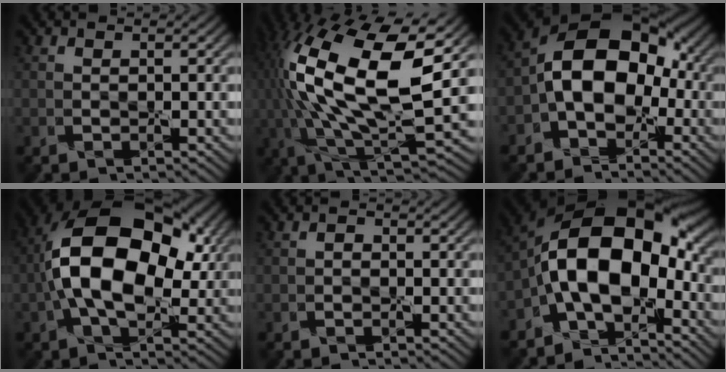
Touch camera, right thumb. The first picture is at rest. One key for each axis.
{"total": 19.3, "fx": 2.7, "fy": 8.0, "fz": 17.3, "tx": -0.362, "ty": 0.007, "tz": 0.044}
{"total": 12.6, "fx": -2.1, "fy": 8.2, "fz": 9.3, "tx": -0.164, "ty": 0.012, "tz": -0.058}
{"total": 16.0, "fx": 0.8, "fy": 9.3, "fz": 13.0, "tx": -0.243, "ty": 0.022, "tz": 0.000}
{"total": 0.6, "fx": -0.3, "fy": 0.4, "fz": 0.3, "tx": -0.003, "ty": 0.000, "tz": -0.007}
{"total": 16.0, "fx": -2.9, "fy": 9.1, "fz": 12.8, "tx": -0.209, "ty": 0.007, "tz": -0.064}